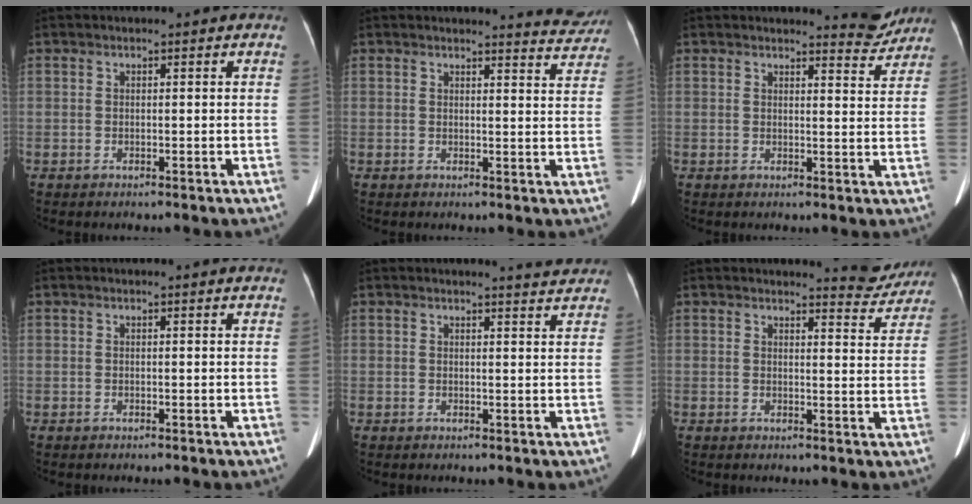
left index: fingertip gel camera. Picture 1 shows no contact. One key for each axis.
{"total": 5.3, "fx": 5.3, "fy": 0.2, "fz": -0.2, "tx": 0.004, "ty": -0.028, "tz": 0.042}
{"total": 4.2, "fx": 4.2, "fy": 0.4, "fz": 0.0, "tx": 0.001, "ty": -0.028, "tz": 0.040}
{"total": 1.2, "fx": 1.2, "fy": -0.1, "fz": 0.3, "tx": -0.016, "ty": -0.004, "tz": 0.011}
{"total": 3.4, "fx": 3.3, "fy": -0.2, "fz": 0.5, "tx": -0.012, "ty": -0.009, "tz": 0.029}
{"total": 5.6, "fx": 5.5, "fy": 0.6, "fz": 0.2, "tx": 0.002, "ty": -0.028, "tz": 0.053}